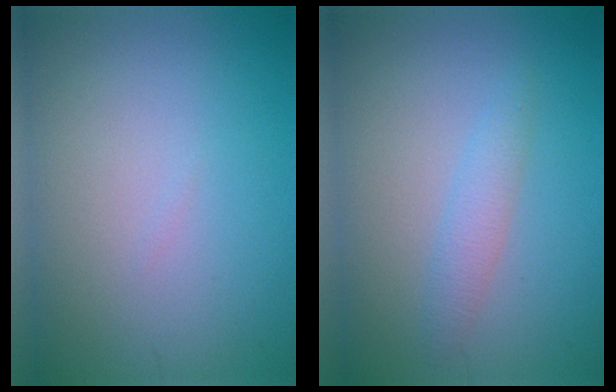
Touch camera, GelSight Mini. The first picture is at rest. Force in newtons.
{"total": 1.8, "press": 1.8, "slide": 0.1}